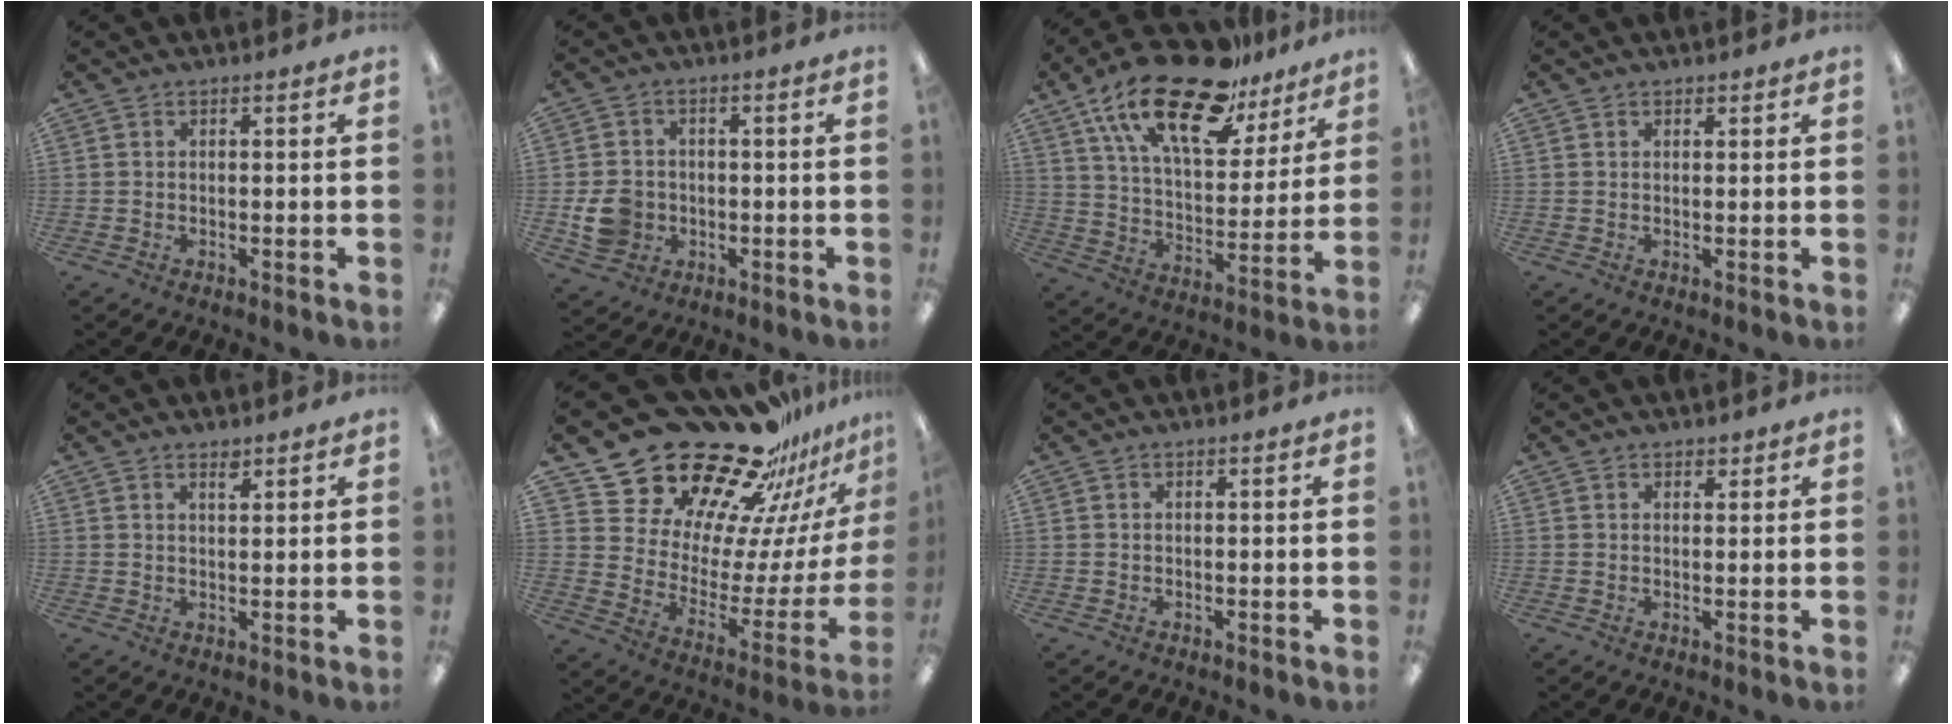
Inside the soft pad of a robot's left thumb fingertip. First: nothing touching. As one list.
[{"total": 7.1, "force": [-1.5, 6.2, 3.1], "torque": [-0.058, 0.009, -0.024]}, {"total": 24.0, "force": [15.8, 10.1, 15.0], "torque": [-0.265, -0.086, 0.272]}, {"total": 0.9, "force": [0.8, 0.5, 0.2], "torque": [-0.004, 0.001, 0.015]}, {"total": 2.3, "force": [1.9, 0.7, 1.1], "torque": [-0.016, -0.003, 0.032]}, {"total": 27.1, "force": [22.7, 12.0, 8.8], "torque": [-0.121, -0.185, 0.413]}, {"total": 0.0}, {"total": 1.6, "force": [1.2, 0.9, 0.4], "torque": [0.000, -0.002, 0.021]}]